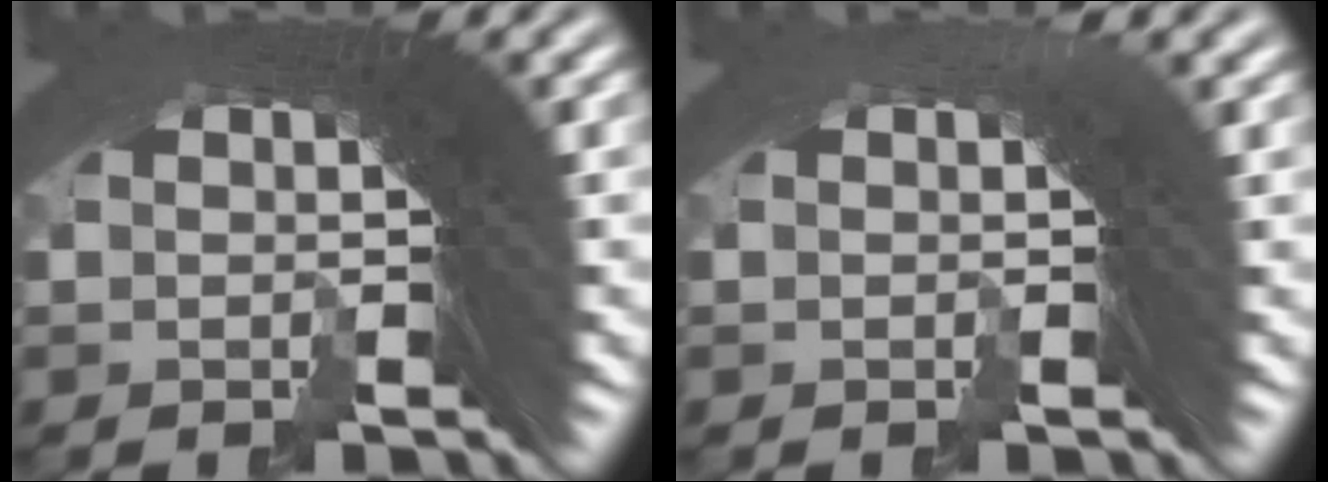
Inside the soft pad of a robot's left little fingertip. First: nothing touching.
{"total": 0.6, "force": [0.2, 0.4, 0.4], "torque": [-0.004, 0.008, -0.003]}